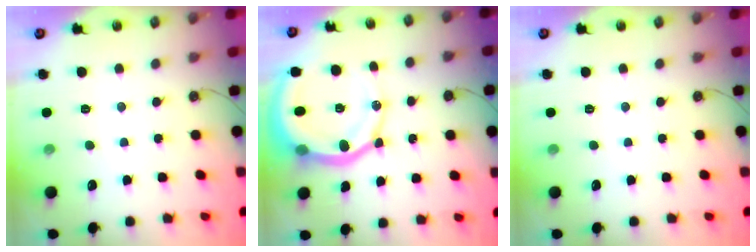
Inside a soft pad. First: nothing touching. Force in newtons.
{"total": 17.8, "press": 17.7, "slide": 2.1}
{"total": 0.0}